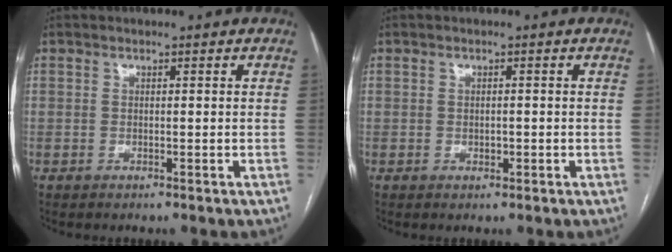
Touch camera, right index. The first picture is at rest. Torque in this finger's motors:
{"motor_torque": [-0.06, 0.01, -0.03, 0.00]}